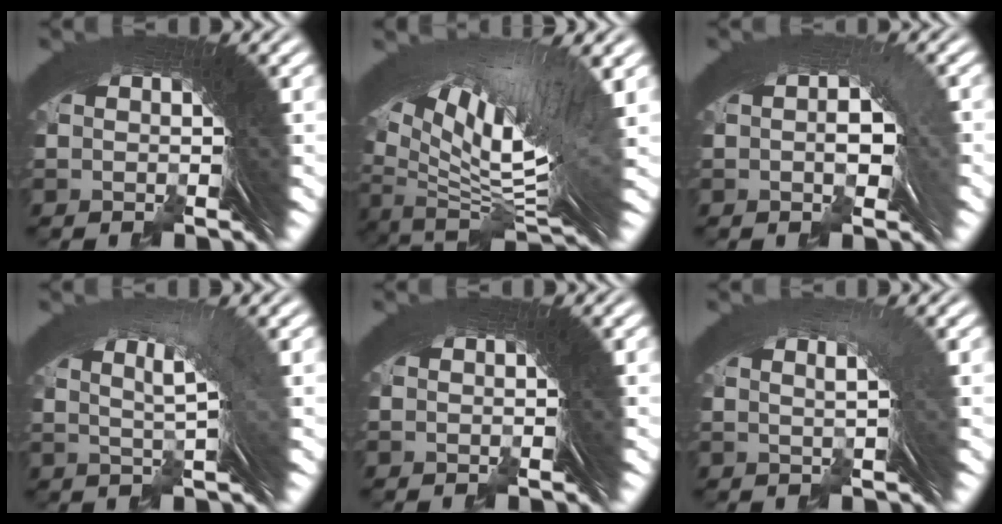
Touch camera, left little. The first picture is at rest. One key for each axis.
{"total": 11.7, "fx": 2.0, "fy": 5.0, "fz": 10.4, "tx": -0.160, "ty": -0.011, "tz": 0.048}
{"total": 1.6, "fx": 0.1, "fy": 0.4, "fz": 1.6, "tx": -0.031, "ty": 0.006, "tz": 0.004}
{"total": 3.1, "fx": 1.6, "fy": -0.9, "fz": 2.5, "tx": -0.019, "ty": 0.019, "tz": 0.025}
{"total": 0.0}
{"total": 1.8, "fx": 0.7, "fy": -1.2, "fz": 1.1, "tx": -0.001, "ty": 0.015, "tz": 0.010}